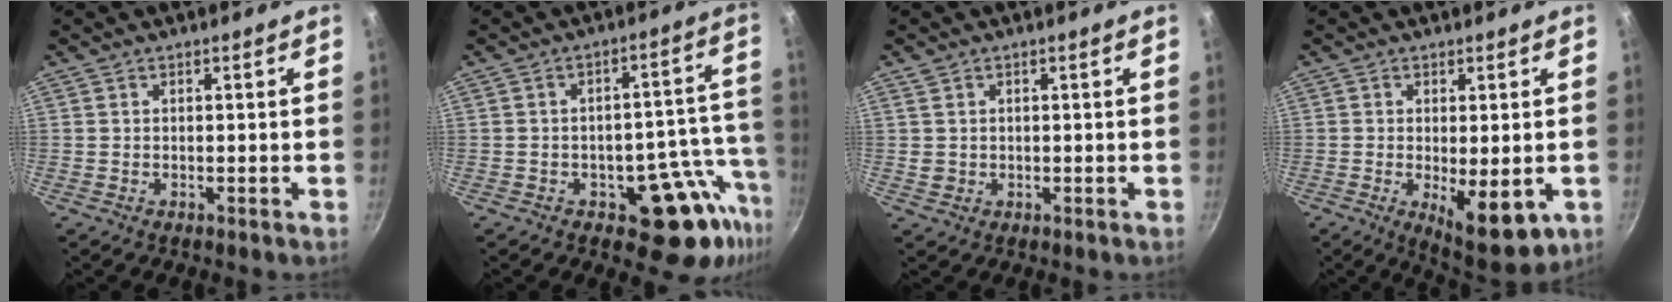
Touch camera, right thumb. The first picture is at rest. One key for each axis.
{"total": 12.9, "fx": -6.9, "fy": 5.6, "fz": 9.4, "tx": -0.070, "ty": 0.067, "tz": -0.083}
{"total": 2.0, "fx": 0.7, "fy": 1.8, "fz": 0.5, "tx": -0.002, "ty": -0.005, "tz": 0.016}
{"total": 10.6, "fx": -3.0, "fy": 4.1, "fz": 9.3, "tx": -0.126, "ty": -0.018, "tz": -0.031}